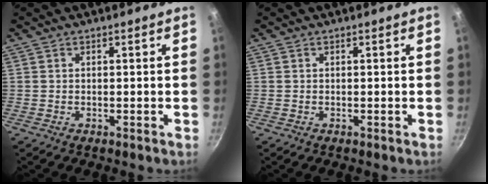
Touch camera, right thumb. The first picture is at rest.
{"total": 0.0}